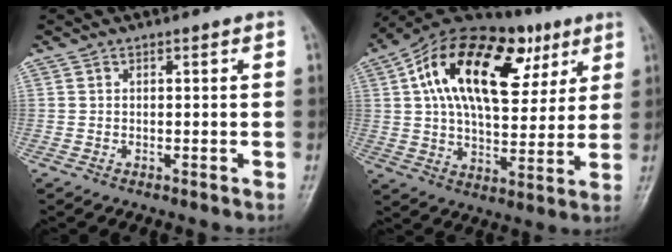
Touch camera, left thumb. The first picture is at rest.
{"total": 25.6, "force": [9.5, 13.8, 19.4], "torque": [-0.303, 0.012, 0.150]}